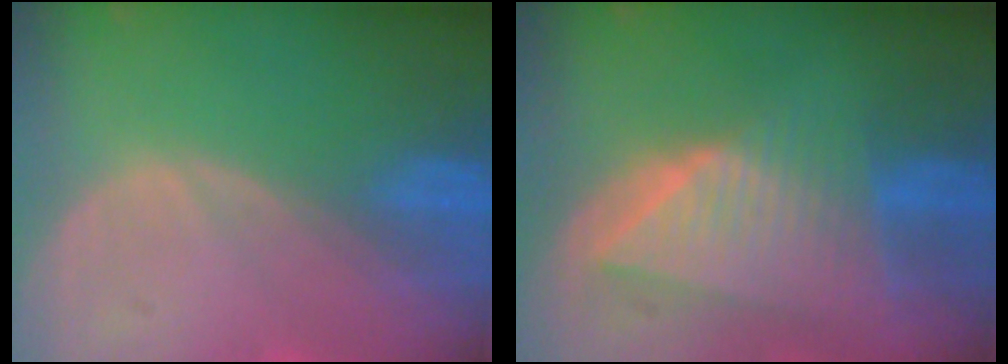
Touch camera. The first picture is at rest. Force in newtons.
{"total": 9.1, "press": 8.1, "slide": 4.1}